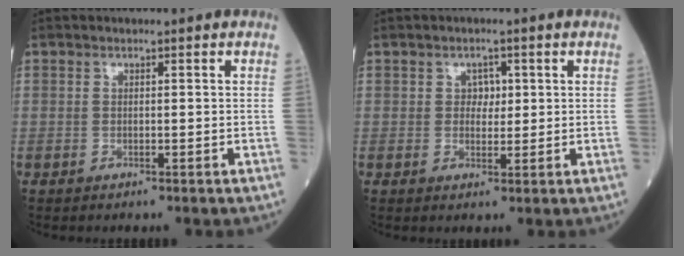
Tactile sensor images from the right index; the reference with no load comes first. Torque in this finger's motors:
{"motor_torque": [-0.15, -0.14, 0.00, 0.00]}